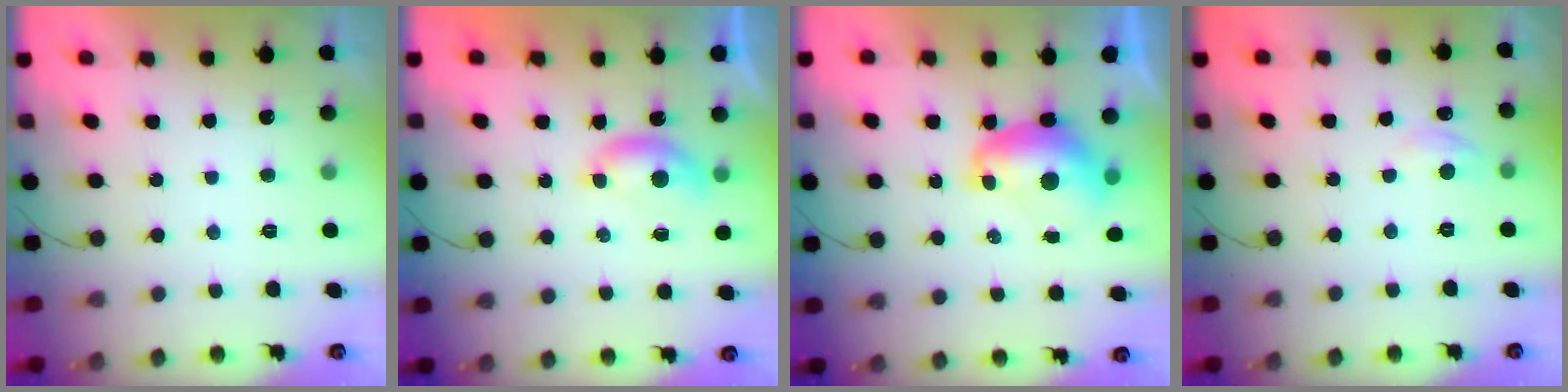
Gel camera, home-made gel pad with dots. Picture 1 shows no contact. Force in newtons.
{"total": 4.5, "press": 4.5, "slide": 0.6}
{"total": 8.5, "press": 8.4, "slide": 0.9}
{"total": 5.5, "press": 5.4, "slide": 0.8}